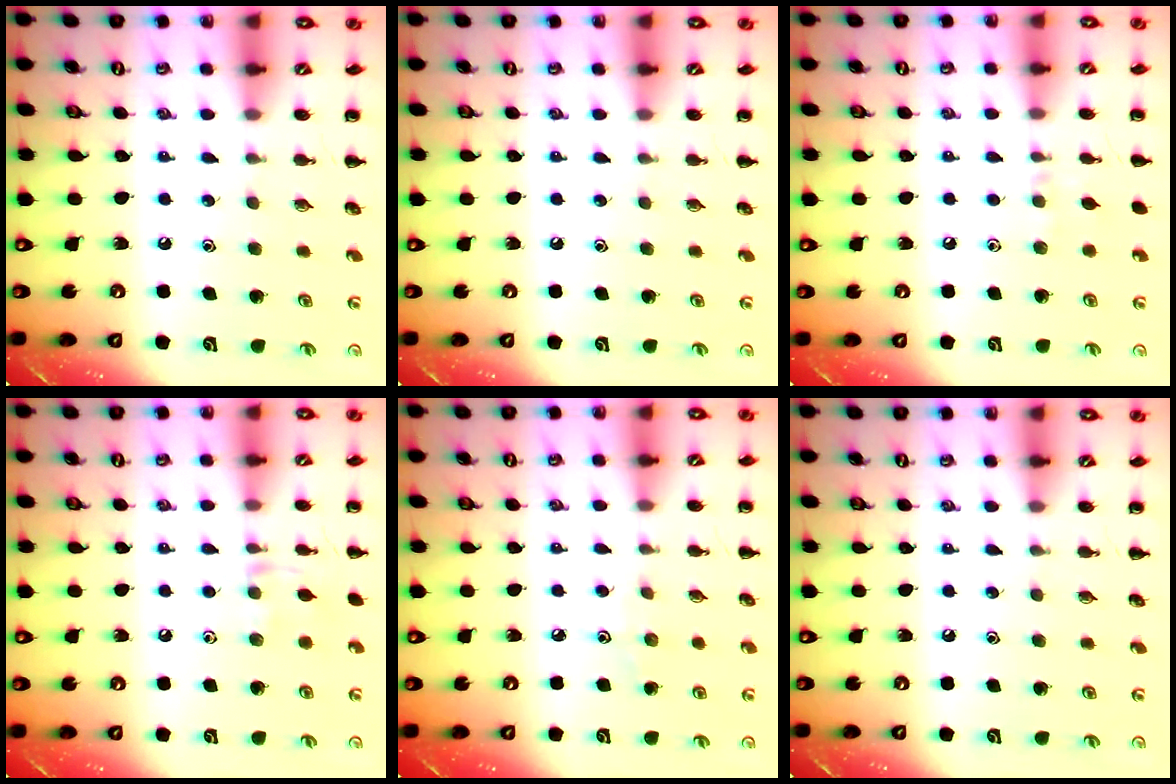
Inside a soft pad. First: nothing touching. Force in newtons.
{"total": 0.0}
{"total": 3.8, "press": 3.5, "slide": 1.4}
{"total": 5.7, "press": 5.7, "slide": 0.8}
{"total": 3.4, "press": 3.1, "slide": 1.3}
{"total": 0.0}